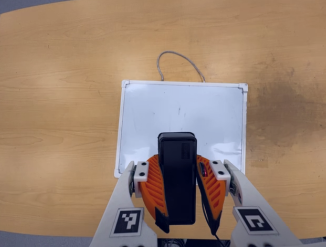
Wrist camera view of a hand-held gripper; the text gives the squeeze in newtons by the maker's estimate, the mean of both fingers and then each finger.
{"total": 9.3, "left": 7.5, "right": 11.1}